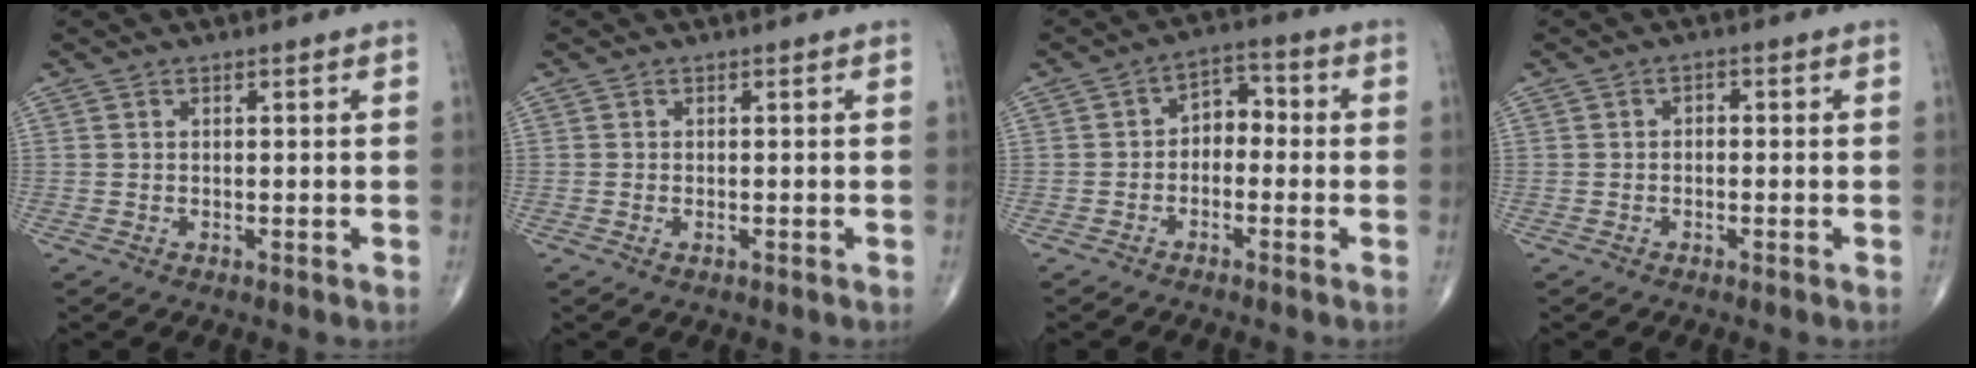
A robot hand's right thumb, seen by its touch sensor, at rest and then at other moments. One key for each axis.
{"total": 0.9, "fx": -0.4, "fy": 0.5, "fz": 0.7, "tx": -0.013, "ty": 0.004, "tz": -0.005}
{"total": 5.4, "fx": -1.0, "fy": 3.9, "fz": 3.6, "tx": -0.032, "ty": 0.031, "tz": -0.032}
{"total": 1.4, "fx": -0.3, "fy": 1.0, "fz": 0.9, "tx": -0.005, "ty": 0.006, "tz": -0.009}